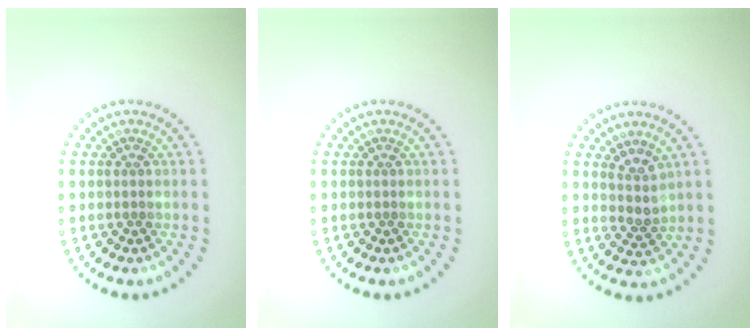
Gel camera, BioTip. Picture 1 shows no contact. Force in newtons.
{"total": 0.0}
{"total": 1.9, "press": 1.4, "slide": 1.3}